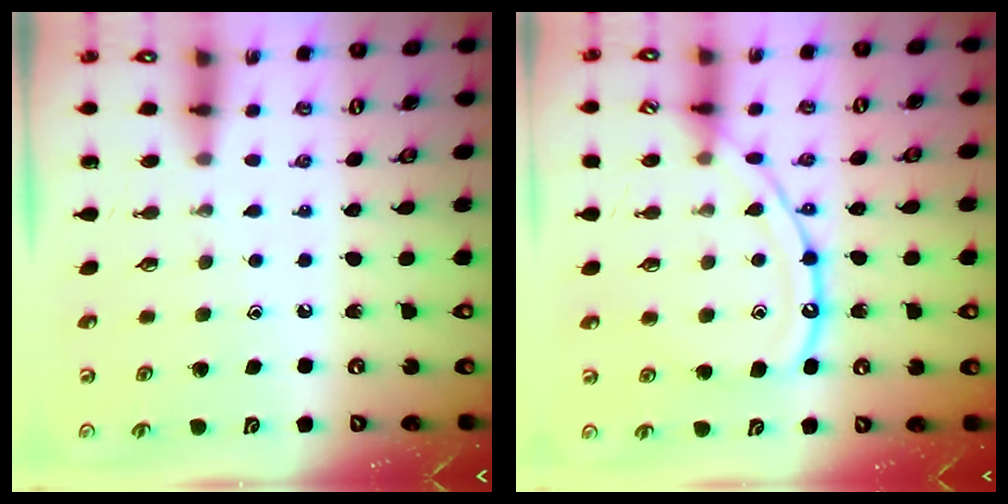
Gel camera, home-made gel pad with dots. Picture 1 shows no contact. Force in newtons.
{"total": 13.6, "press": 13.5, "slide": 1.1}